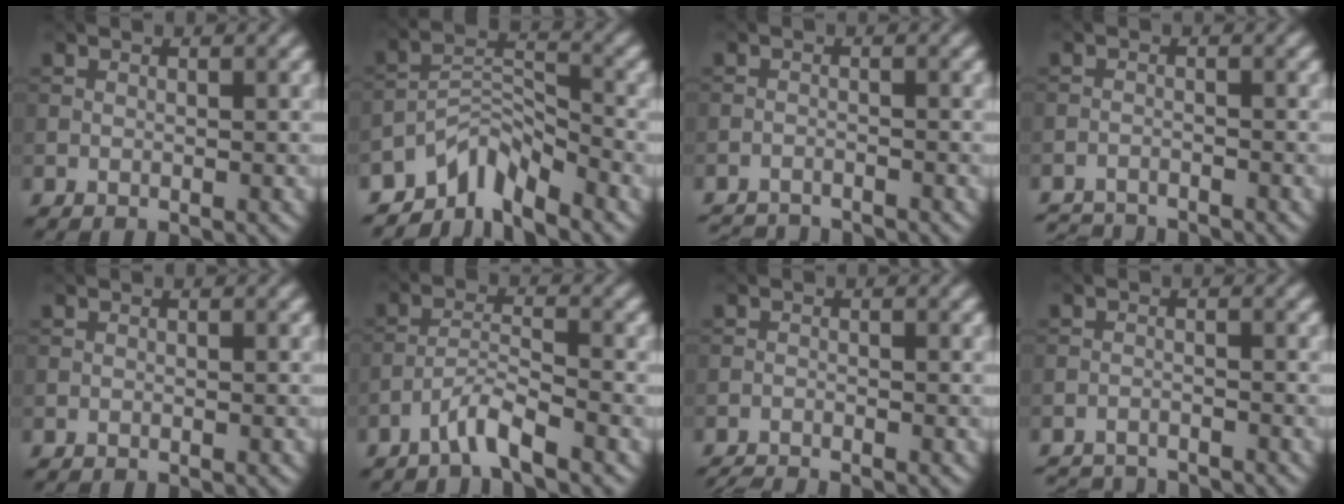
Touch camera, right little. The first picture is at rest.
{"total": 4.8, "force": [-3.9, 1.6, 2.2], "torque": [-0.026, 0.003, -0.084]}
{"total": 4.0, "force": [-3.9, 0.4, 0.7], "torque": [-0.019, -0.014, -0.068]}
{"total": 3.9, "force": [-3.8, 0.4, 0.6], "torque": [-0.018, -0.012, -0.070]}
{"total": 0.6, "force": [-0.6, 0.0, 0.0], "torque": [0.003, -0.002, -0.012]}
{"total": 3.1, "force": [-2.5, 0.2, 1.9], "torque": [-0.034, 0.009, -0.056]}
{"total": 2.3, "force": [-2.2, 0.1, 0.6], "torque": [-0.014, -0.005, -0.046]}
{"total": 4.9, "force": [-4.8, 0.6, 0.7], "torque": [-0.019, -0.013, -0.079]}